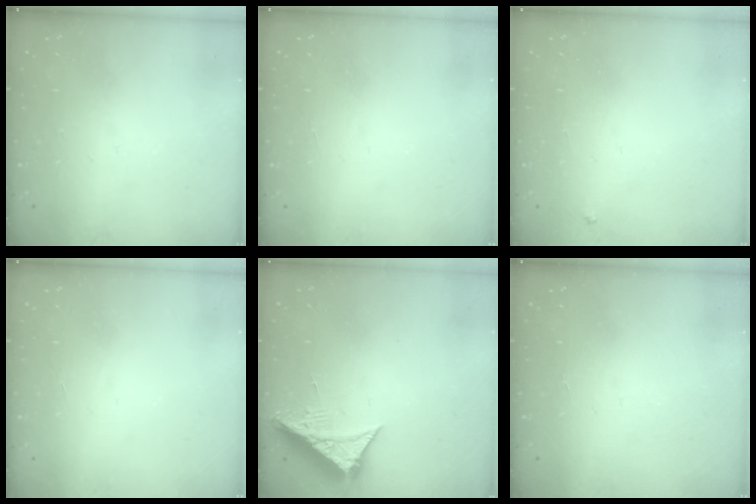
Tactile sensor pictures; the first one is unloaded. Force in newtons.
{"total": 1.5, "press": 1.5, "slide": 0.1}
{"total": 2.7, "press": 2.7, "slide": 0.3}
{"total": 1.5, "press": 1.5, "slide": 0.1}
{"total": 7.7, "press": 7.7, "slide": 0.4}
{"total": 1.5, "press": 1.5, "slide": 0.1}